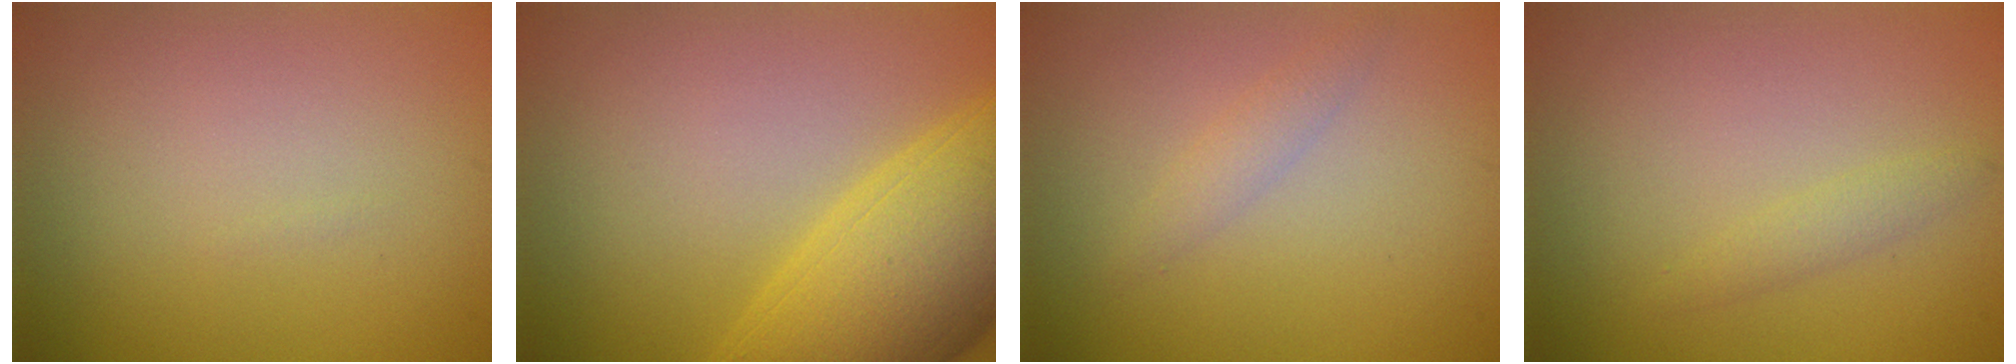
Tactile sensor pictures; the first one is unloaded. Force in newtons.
{"total": 10.4, "press": 10.4, "slide": 0.3}
{"total": 1.3, "press": 1.3, "slide": 0.1}
{"total": 1.2, "press": 1.2, "slide": 0.0}